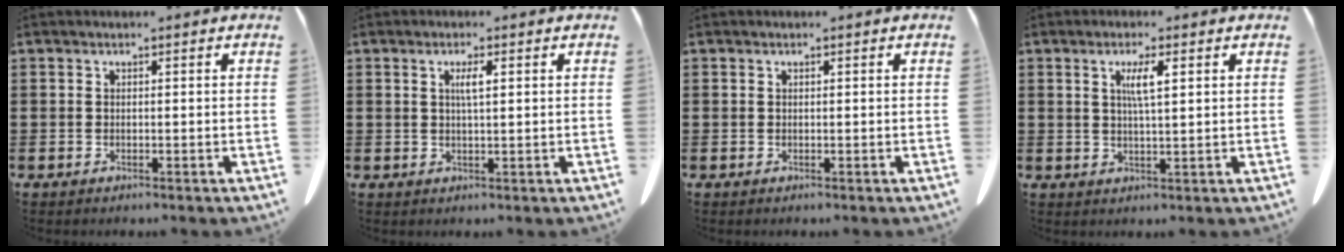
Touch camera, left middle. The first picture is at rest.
{"total": 2.3, "force": [0.6, 0.2, 2.2], "torque": [-0.044, 0.001, 0.008]}
{"total": 0.0}
{"total": 3.5, "force": [1.2, 0.4, 3.3], "torque": [-0.067, 0.003, 0.017]}